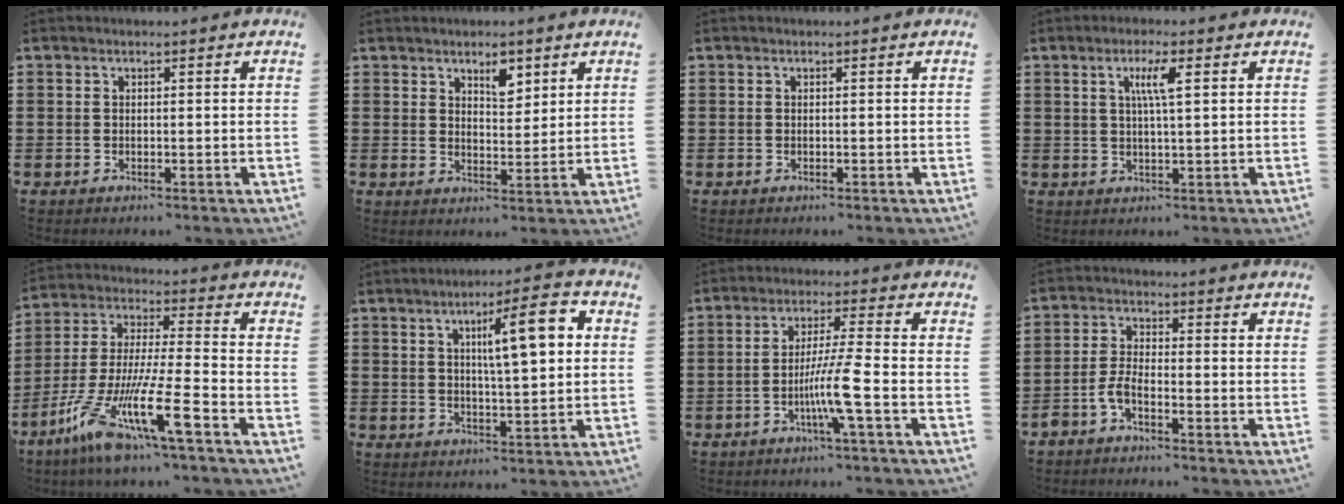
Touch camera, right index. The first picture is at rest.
{"total": 4.2, "force": [2.8, 2.1, 2.5], "torque": [-0.032, -0.004, 0.044]}
{"total": 0.0}
{"total": 4.2, "force": [1.4, 0.4, 3.9], "torque": [-0.082, 0.005, 0.019]}
{"total": 15.7, "force": [-9.2, 1.8, 12.6], "torque": [-0.260, -0.010, -0.165]}
{"total": 9.6, "force": [2.6, 2.0, 9.0], "torque": [-0.153, -0.001, 0.036]}
{"total": 7.3, "force": [-2.9, -0.7, 6.7], "torque": [-0.125, -0.014, -0.056]}
{"total": 3.3, "force": [-2.4, 0.7, 2.2], "torque": [-0.063, -0.002, -0.052]}